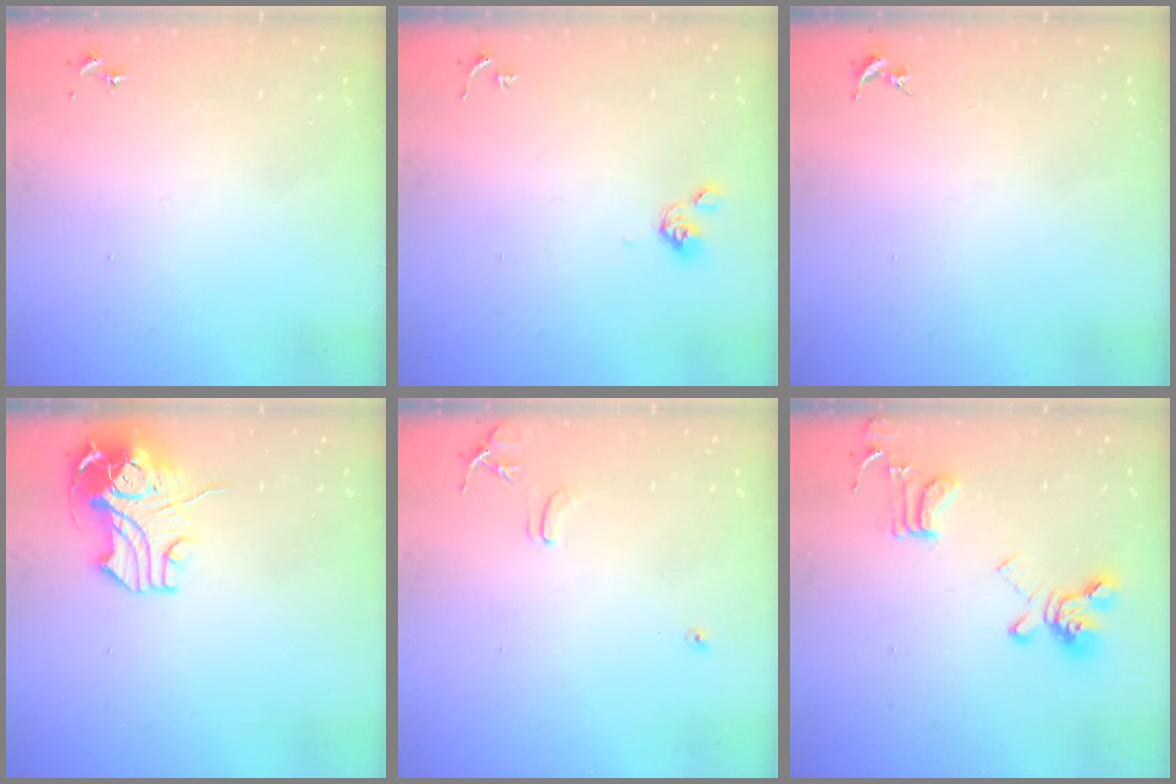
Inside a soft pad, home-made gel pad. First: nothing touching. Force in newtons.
{"total": 5.1, "press": 4.9, "slide": 1.4}
{"total": 0.0}
{"total": 12.2, "press": 12.0, "slide": 2.1}
{"total": 7.9, "press": 7.9, "slide": 0.7}
{"total": 16.4, "press": 16.3, "slide": 1.5}